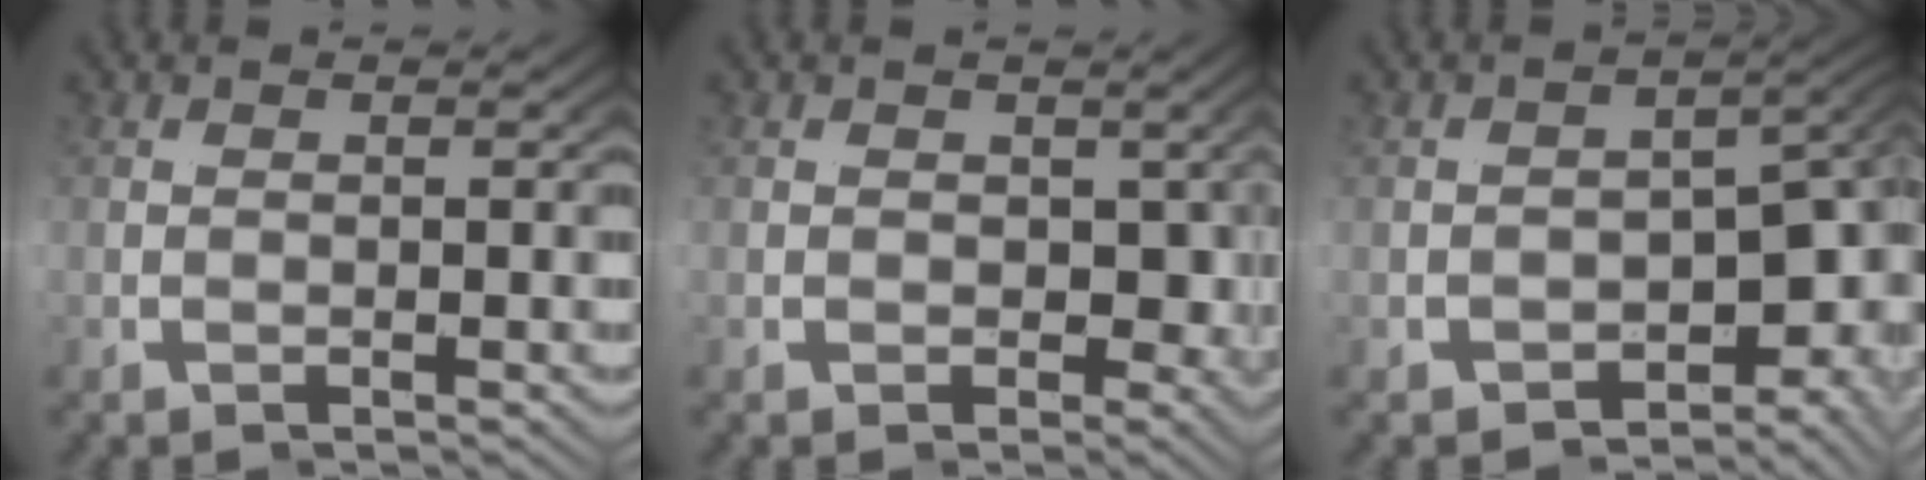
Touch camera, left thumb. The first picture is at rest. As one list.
[{"total": 6.2, "force": [0.0, 4.3, 4.4], "torque": [-0.042, -0.009, 0.010]}, {"total": 8.9, "force": [-1.5, 5.8, 6.6], "torque": [-0.091, -0.023, -0.007]}]